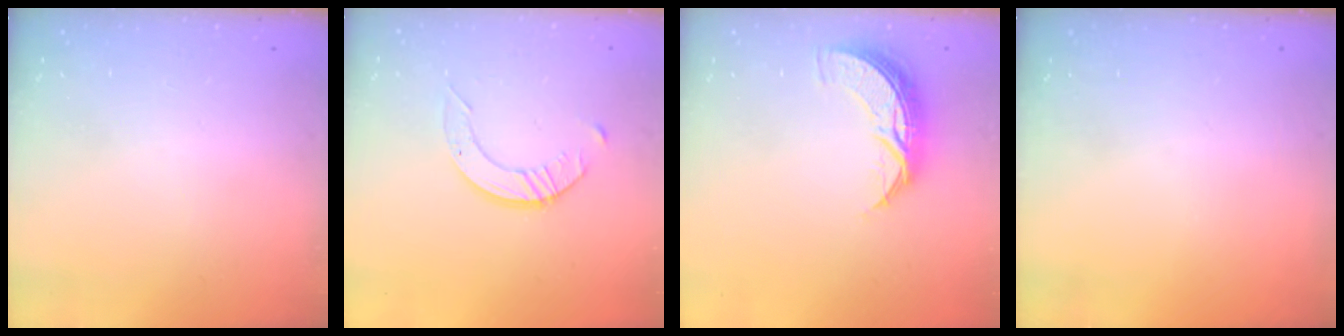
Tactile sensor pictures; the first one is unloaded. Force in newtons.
{"total": 3.5, "press": 3.5, "slide": 0.3}
{"total": 8.7, "press": 8.7, "slide": 0.3}
{"total": 0.0}